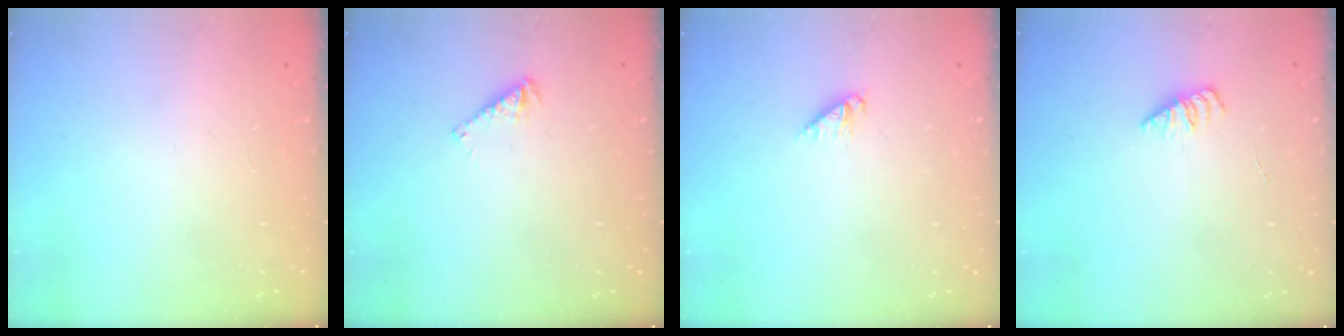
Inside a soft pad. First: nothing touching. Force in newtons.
{"total": 3.9, "press": 3.9, "slide": 0.1}
{"total": 3.0, "press": 3.0, "slide": 0.4}
{"total": 1.7, "press": 1.7, "slide": 0.3}